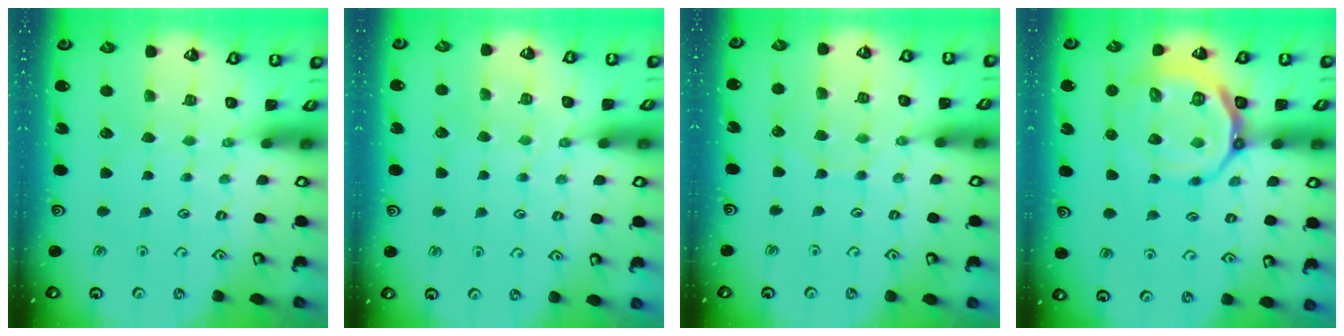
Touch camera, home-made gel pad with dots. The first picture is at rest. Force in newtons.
{"total": 4.7, "press": 4.7, "slide": 0.5}
{"total": 5.7, "press": 5.6, "slide": 0.4}
{"total": 15.0, "press": 14.8, "slide": 2.7}